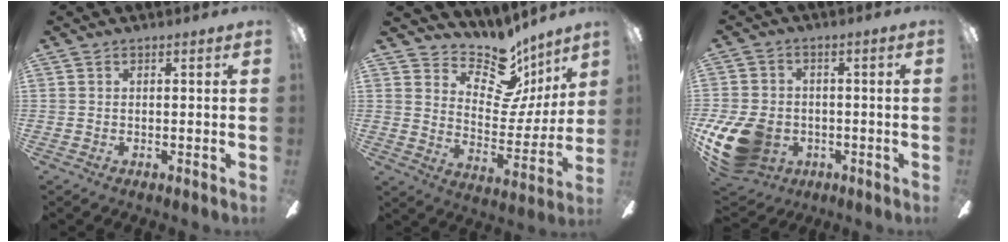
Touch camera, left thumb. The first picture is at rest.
{"total": 14.9, "force": [11.1, 7.3, 6.7], "torque": [-0.096, -0.104, 0.189]}
{"total": 15.1, "force": [-4.8, 11.2, 8.9], "torque": [-0.188, 0.022, -0.078]}